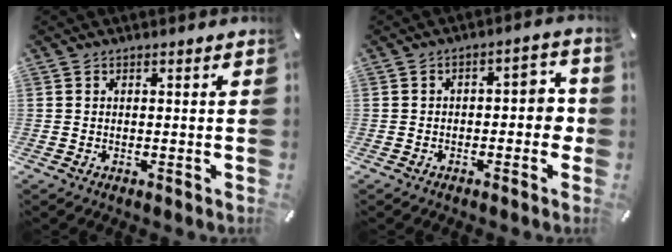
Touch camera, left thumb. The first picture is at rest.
{"total": 5.5, "force": [-1.5, 3.2, 4.3], "torque": [-0.059, 0.015, -0.033]}